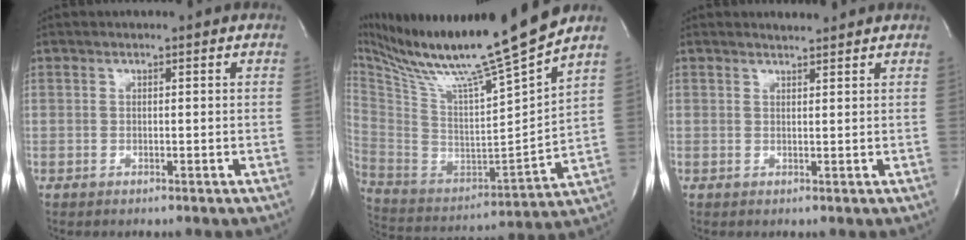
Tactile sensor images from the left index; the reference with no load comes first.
{"total": 23.2, "force": [18.8, -1.4, 13.6], "torque": [-0.249, -0.042, 0.321]}
{"total": 0.9, "force": [0.9, 0.1, 0.0], "torque": [-0.008, -0.002, 0.018]}